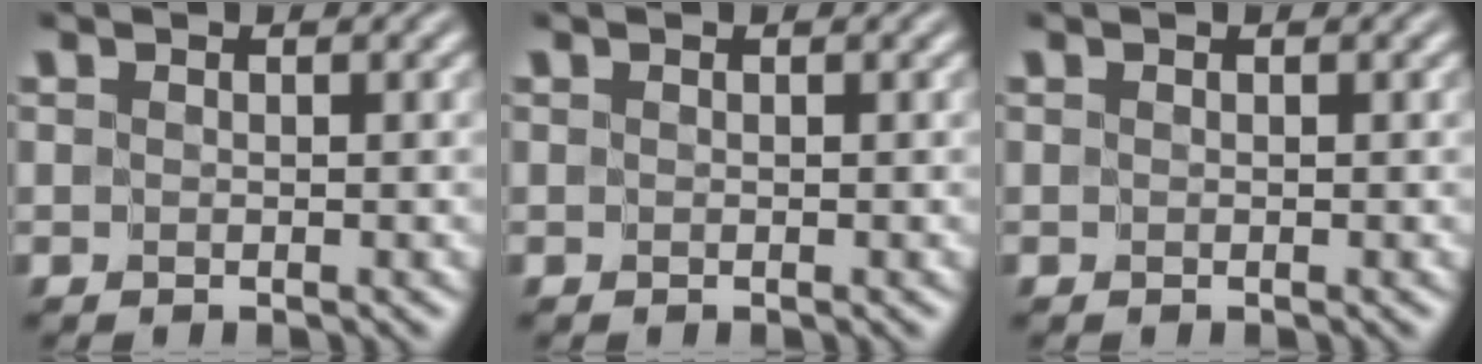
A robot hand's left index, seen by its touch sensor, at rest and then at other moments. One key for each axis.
{"total": 0.0}
{"total": 0.0}